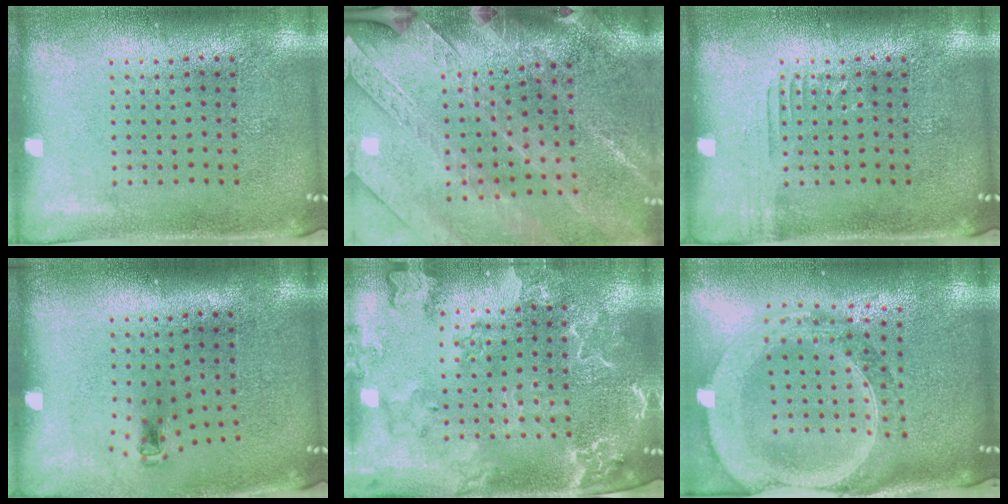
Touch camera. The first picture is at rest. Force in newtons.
{"total": 2.9, "press": 2.9, "slide": 0.4}
{"total": 0.9, "press": 0.9, "slide": 0.2}
{"total": 0.6, "press": 0.3, "slide": 0.5}
{"total": 2.6, "press": 2.4, "slide": 0.8}
{"total": 3.0, "press": 2.6, "slide": 1.7}